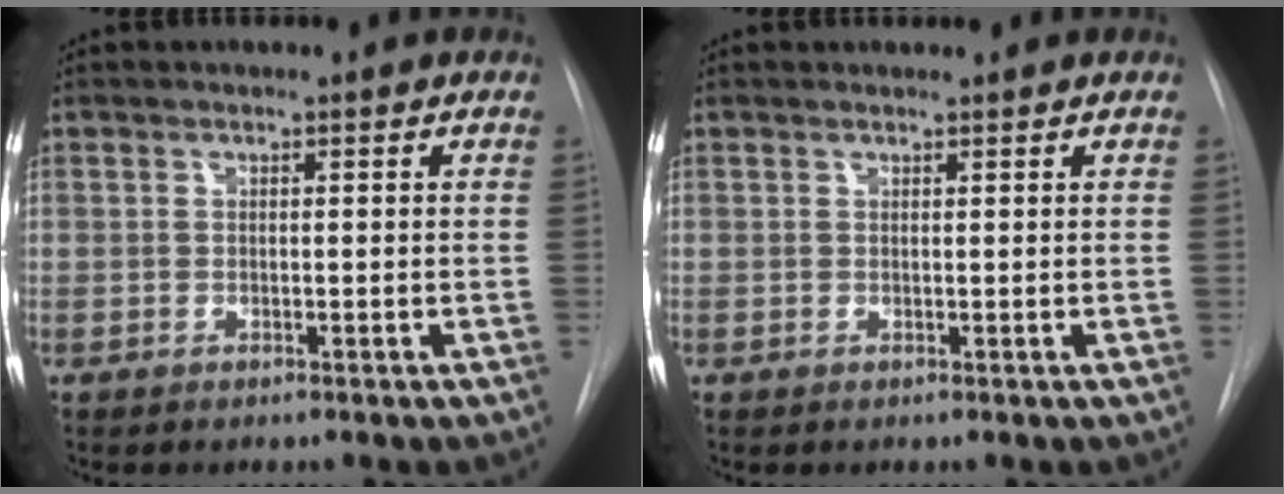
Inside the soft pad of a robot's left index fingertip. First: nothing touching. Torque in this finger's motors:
{"motor_torque": [-0.12, 0.16, -0.02, -0.01]}